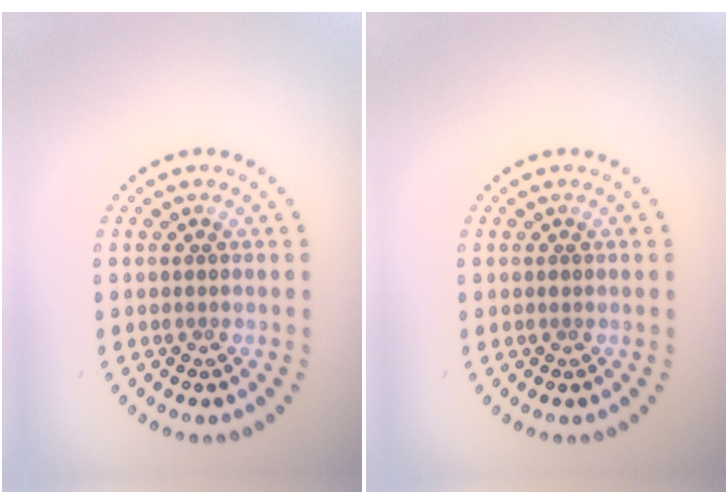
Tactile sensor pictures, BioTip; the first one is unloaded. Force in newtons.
{"total": 0.0}